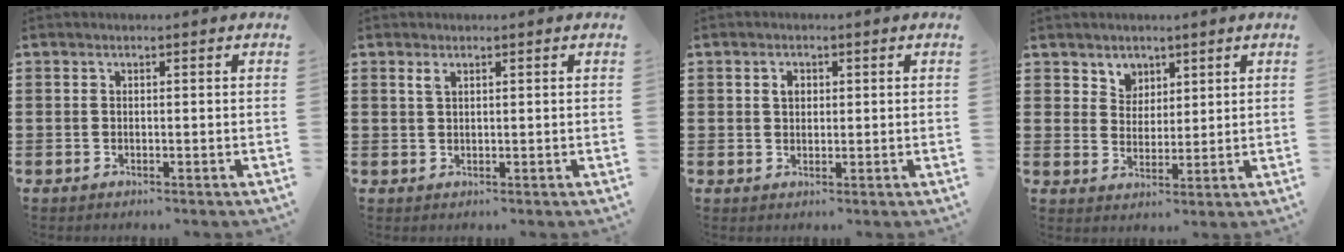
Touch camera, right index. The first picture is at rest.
{"total": 1.1, "force": [0.6, 0.4, 0.8], "torque": [-0.020, 0.000, 0.012]}
{"total": 1.8, "force": [0.6, 1.3, 1.1], "torque": [-0.027, 0.007, 0.010]}
{"total": 3.7, "force": [2.5, 2.7, -0.2], "torque": [-0.014, 0.005, 0.048]}